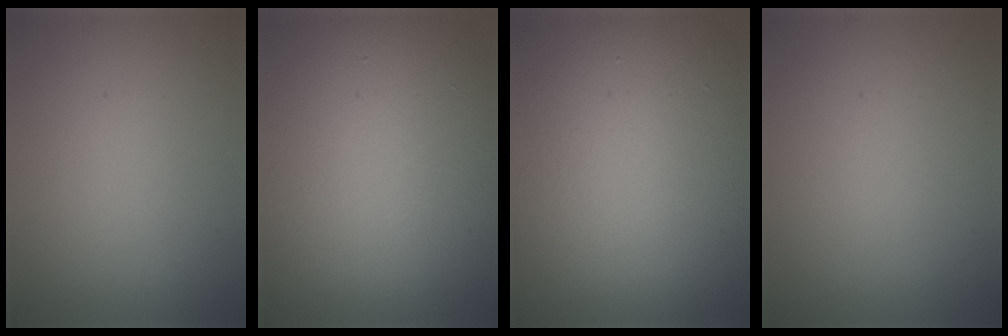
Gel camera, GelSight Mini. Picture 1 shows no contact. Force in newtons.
{"total": 17.1, "press": 17.1, "slide": 0.8}
{"total": 19.7, "press": 19.6, "slide": 1.3}
{"total": 0.0}